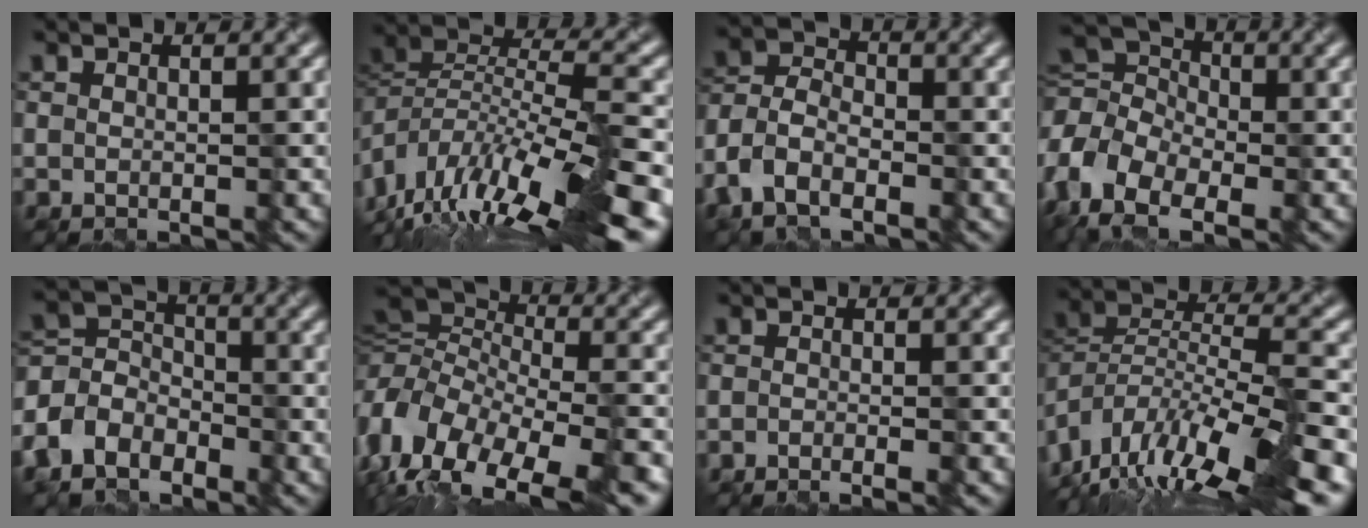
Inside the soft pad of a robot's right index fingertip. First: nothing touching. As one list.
[{"total": 14.6, "force": [-8.3, 4.1, 11.2], "torque": [-0.177, 0.044, -0.134]}, {"total": 5.5, "force": [-3.4, 3.2, 3.0], "torque": [-0.073, 0.001, -0.068]}, {"total": 8.5, "force": [-3.7, 5.8, 5.0], "torque": [-0.121, 0.005, -0.087]}, {"total": 6.7, "force": [-4.3, 4.7, 2.0], "torque": [-0.041, -0.001, -0.094]}, {"total": 13.6, "force": [-6.0, 7.8, 9.4], "torque": [-0.194, -0.012, -0.090]}, {"total": 2.5, "force": [-1.5, 0.9, 1.7], "torque": [0.001, -0.004, -0.027]}, {"total": 15.3, "force": [-11.1, 4.2, 9.8], "torque": [-0.150, 0.035, -0.178]}]